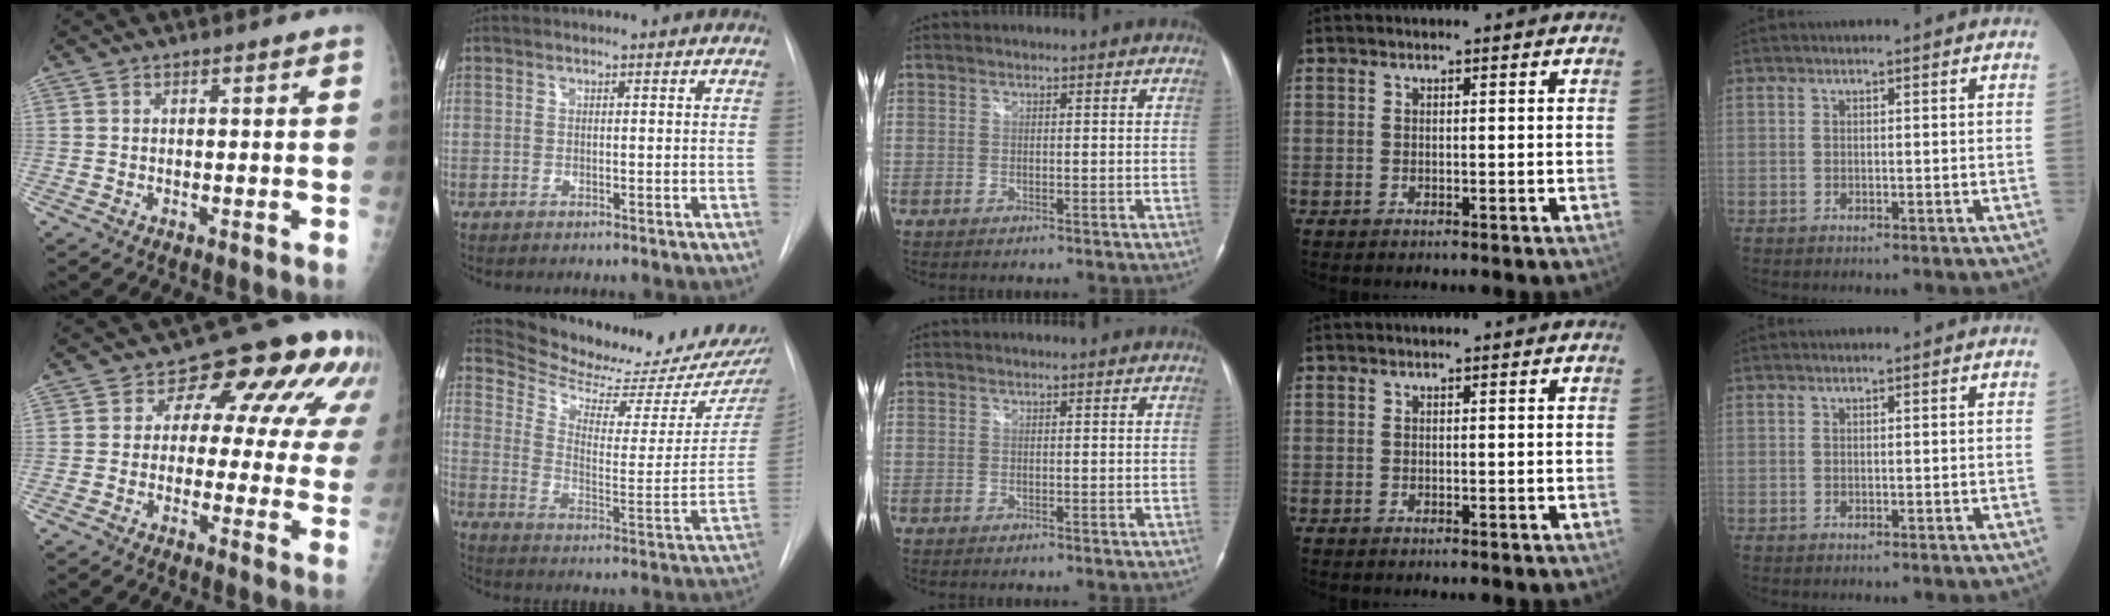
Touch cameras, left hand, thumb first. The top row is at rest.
{"thumb": {"total": 15.5, "force": [5.0, 9.1, 11.5], "torque": [-0.089, 0.017, 0.048]}, "index": {"total": 20.1, "force": [19.2, 1.2, 6.0], "torque": [-0.098, -0.105, 0.263]}}